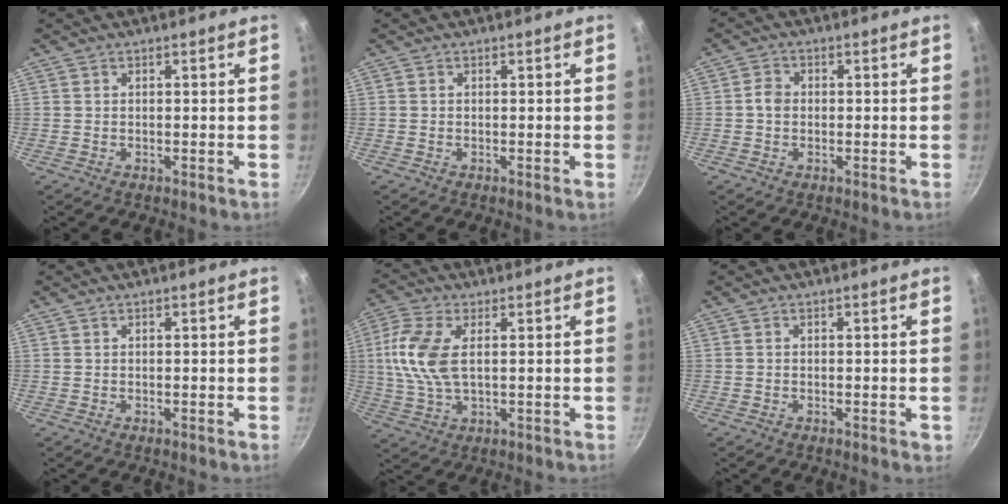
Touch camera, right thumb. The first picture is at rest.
{"total": 0.0}
{"total": 2.7, "force": [-0.2, 2.1, 1.6], "torque": [-0.022, 0.010, -0.007]}
{"total": 0.0}
{"total": 10.3, "force": [1.6, 5.0, 8.9], "torque": [-0.189, 0.006, 0.027]}
{"total": 1.0, "force": [-0.2, 0.6, 0.8], "torque": [-0.008, 0.002, -0.004]}